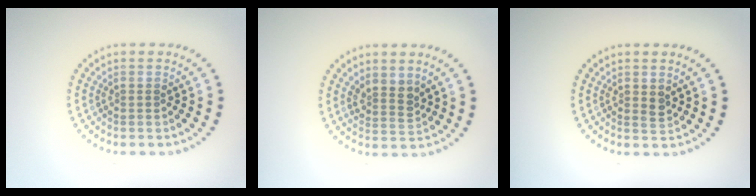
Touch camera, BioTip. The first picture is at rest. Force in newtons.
{"total": 2.0, "press": 1.6, "slide": 1.1}
{"total": 1.1, "press": 1.0, "slide": 0.3}